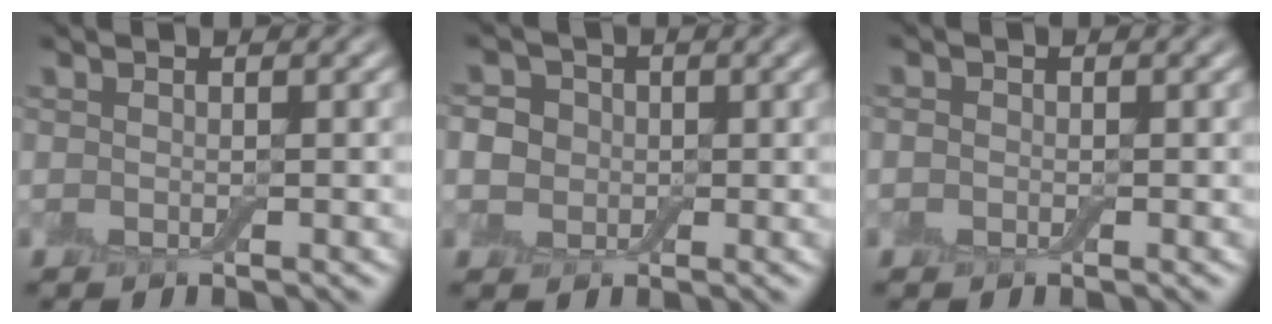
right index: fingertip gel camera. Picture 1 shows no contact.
{"total": 4.3, "force": [0.4, 3.8, 1.9], "torque": [-0.020, 0.024, -0.017]}
{"total": 0.8, "force": [-0.2, 0.7, 0.3], "torque": [-0.003, -0.002, -0.006]}